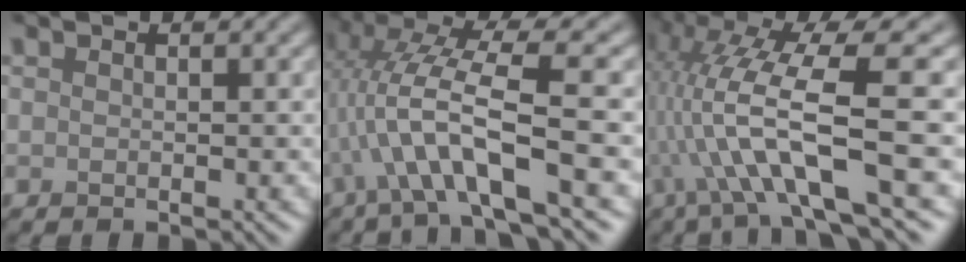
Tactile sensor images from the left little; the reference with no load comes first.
{"total": 7.8, "force": [-1.8, 1.3, 7.5], "torque": [-0.141, 0.016, -0.036]}
{"total": 11.3, "force": [-1.9, 2.1, 10.9], "torque": [-0.202, 0.020, -0.028]}